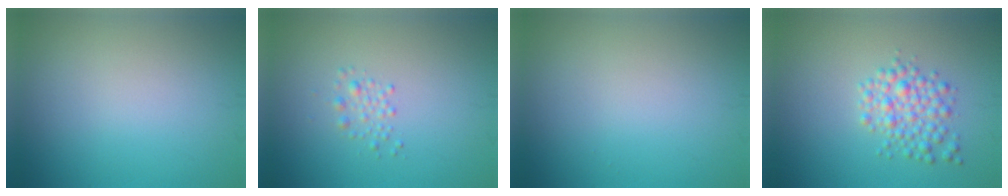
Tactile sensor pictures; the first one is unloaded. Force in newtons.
{"total": 1.3, "press": 1.3, "slide": 0.1}
{"total": 0.0}
{"total": 3.3, "press": 3.3, "slide": 0.1}